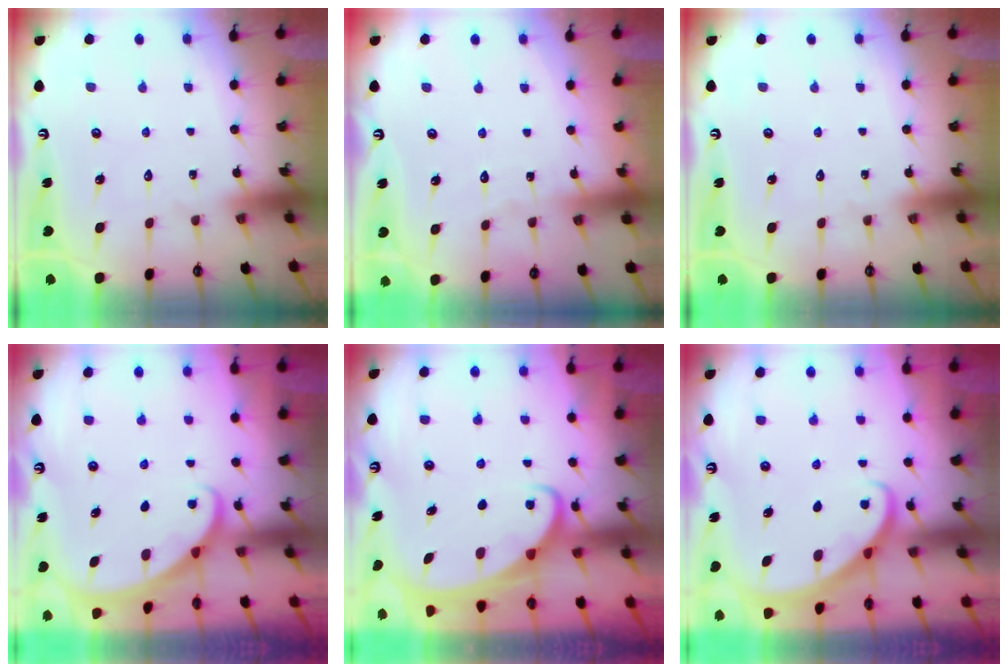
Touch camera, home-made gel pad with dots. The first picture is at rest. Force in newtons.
{"total": 2.8, "press": 2.8, "slide": 0.3}
{"total": 0.0}
{"total": 1.3, "press": 1.3, "slide": 0.0}
{"total": 2.5, "press": 2.5, "slide": 0.4}
{"total": 2.8, "press": 2.8, "slide": 0.2}